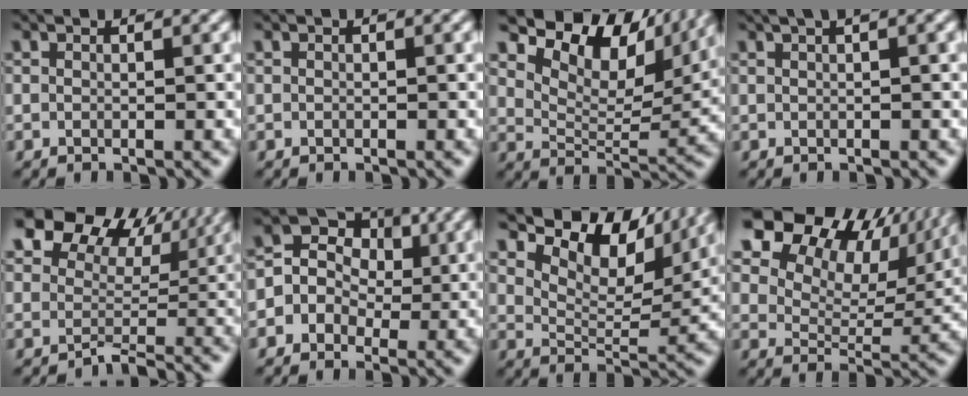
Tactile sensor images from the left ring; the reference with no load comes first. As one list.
[{"total": 0.6, "force": [0.1, 0.3, 0.5], "torque": [-0.007, 0.002, 0.000]}, {"total": 10.9, "force": [7.6, 4.8, 6.1], "torque": [-0.107, 0.005, 0.123]}, {"total": 4.3, "force": [2.1, 1.8, 3.3], "torque": [-0.028, 0.024, 0.015]}, {"total": 7.6, "force": [3.7, 5.3, 4.1], "torque": [-0.040, -0.002, 0.065]}, {"total": 6.0, "force": [0.4, 5.4, 2.6], "torque": [-0.021, 0.031, -0.028]}, {"total": 9.4, "force": [6.9, 3.9, 5.1], "torque": [-0.082, 0.002, 0.107]}, {"total": 16.3, "force": [9.5, 9.9, 8.7], "torque": [-0.170, 0.054, 0.156]}]